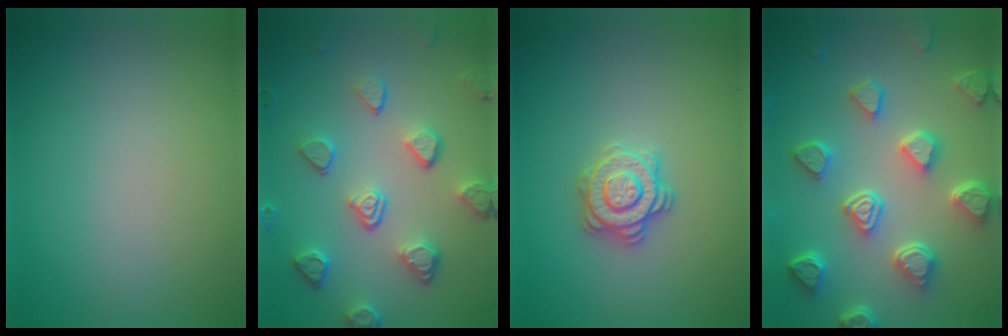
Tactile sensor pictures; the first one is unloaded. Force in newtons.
{"total": 5.0, "press": 3.8, "slide": 3.3}
{"total": 2.8, "press": 2.8, "slide": 0.2}
{"total": 6.7, "press": 5.3, "slide": 4.1}